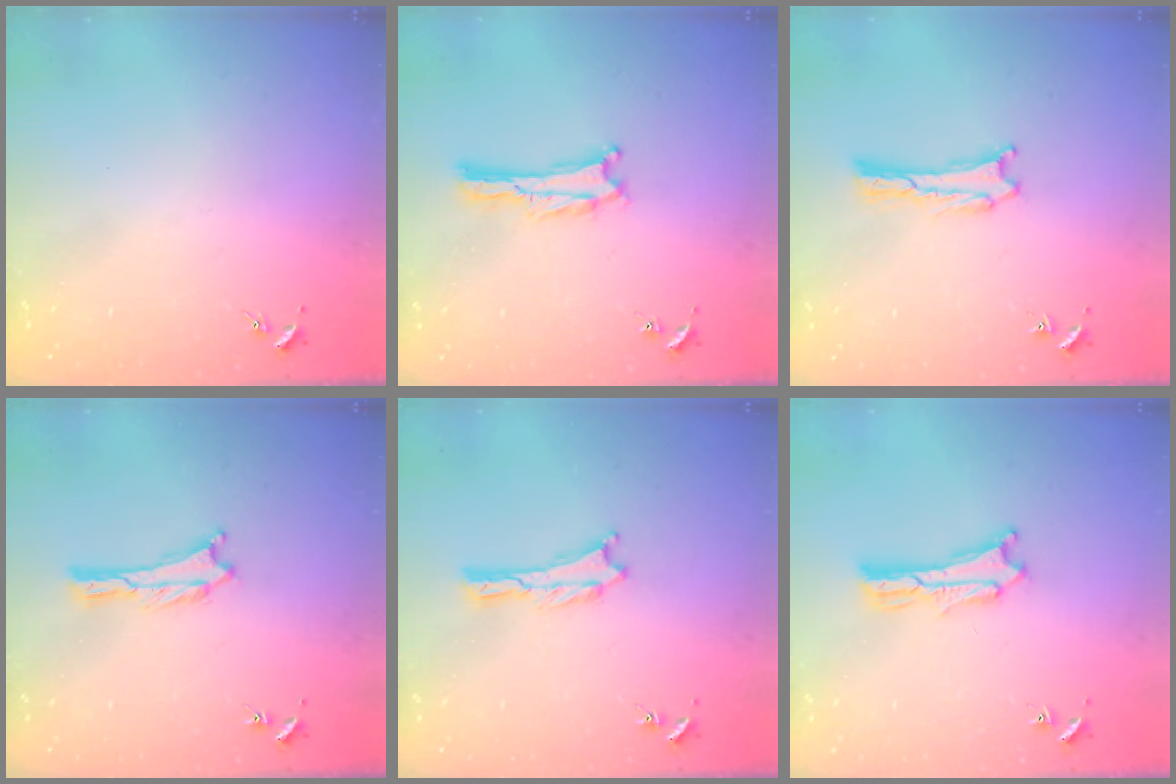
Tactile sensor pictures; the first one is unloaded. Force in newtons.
{"total": 0.0}
{"total": 0.8, "press": 0.8, "slide": 0.0}
{"total": 0.0}
{"total": 0.0}
{"total": 2.5, "press": 2.5, "slide": 0.1}